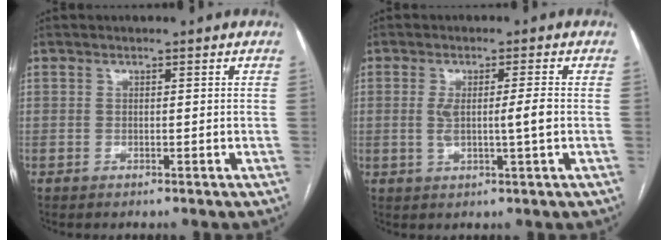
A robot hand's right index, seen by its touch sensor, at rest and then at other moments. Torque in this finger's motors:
{"motor_torque": [0.17, -0.02, 0.12, 0.05]}